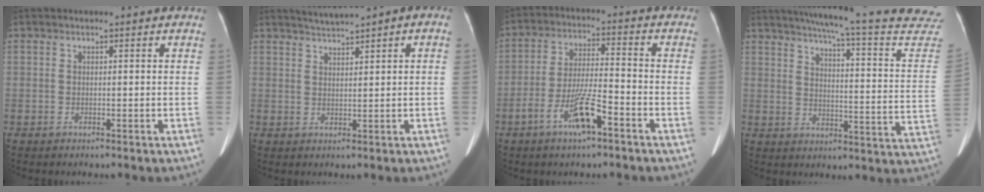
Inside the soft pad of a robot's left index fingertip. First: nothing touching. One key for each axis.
{"total": 3.4, "fx": 2.4, "fy": 0.3, "fz": 2.4, "tx": -0.041, "ty": 0.020, "tz": 0.045}
{"total": 8.5, "fx": -4.6, "fy": 1.2, "fz": 7.0, "tx": -0.142, "ty": -0.002, "tz": -0.084}
{"total": 29.0, "fx": 26.2, "fy": 0.7, "fz": 12.3, "tx": -0.179, "ty": -0.097, "tz": 0.308}